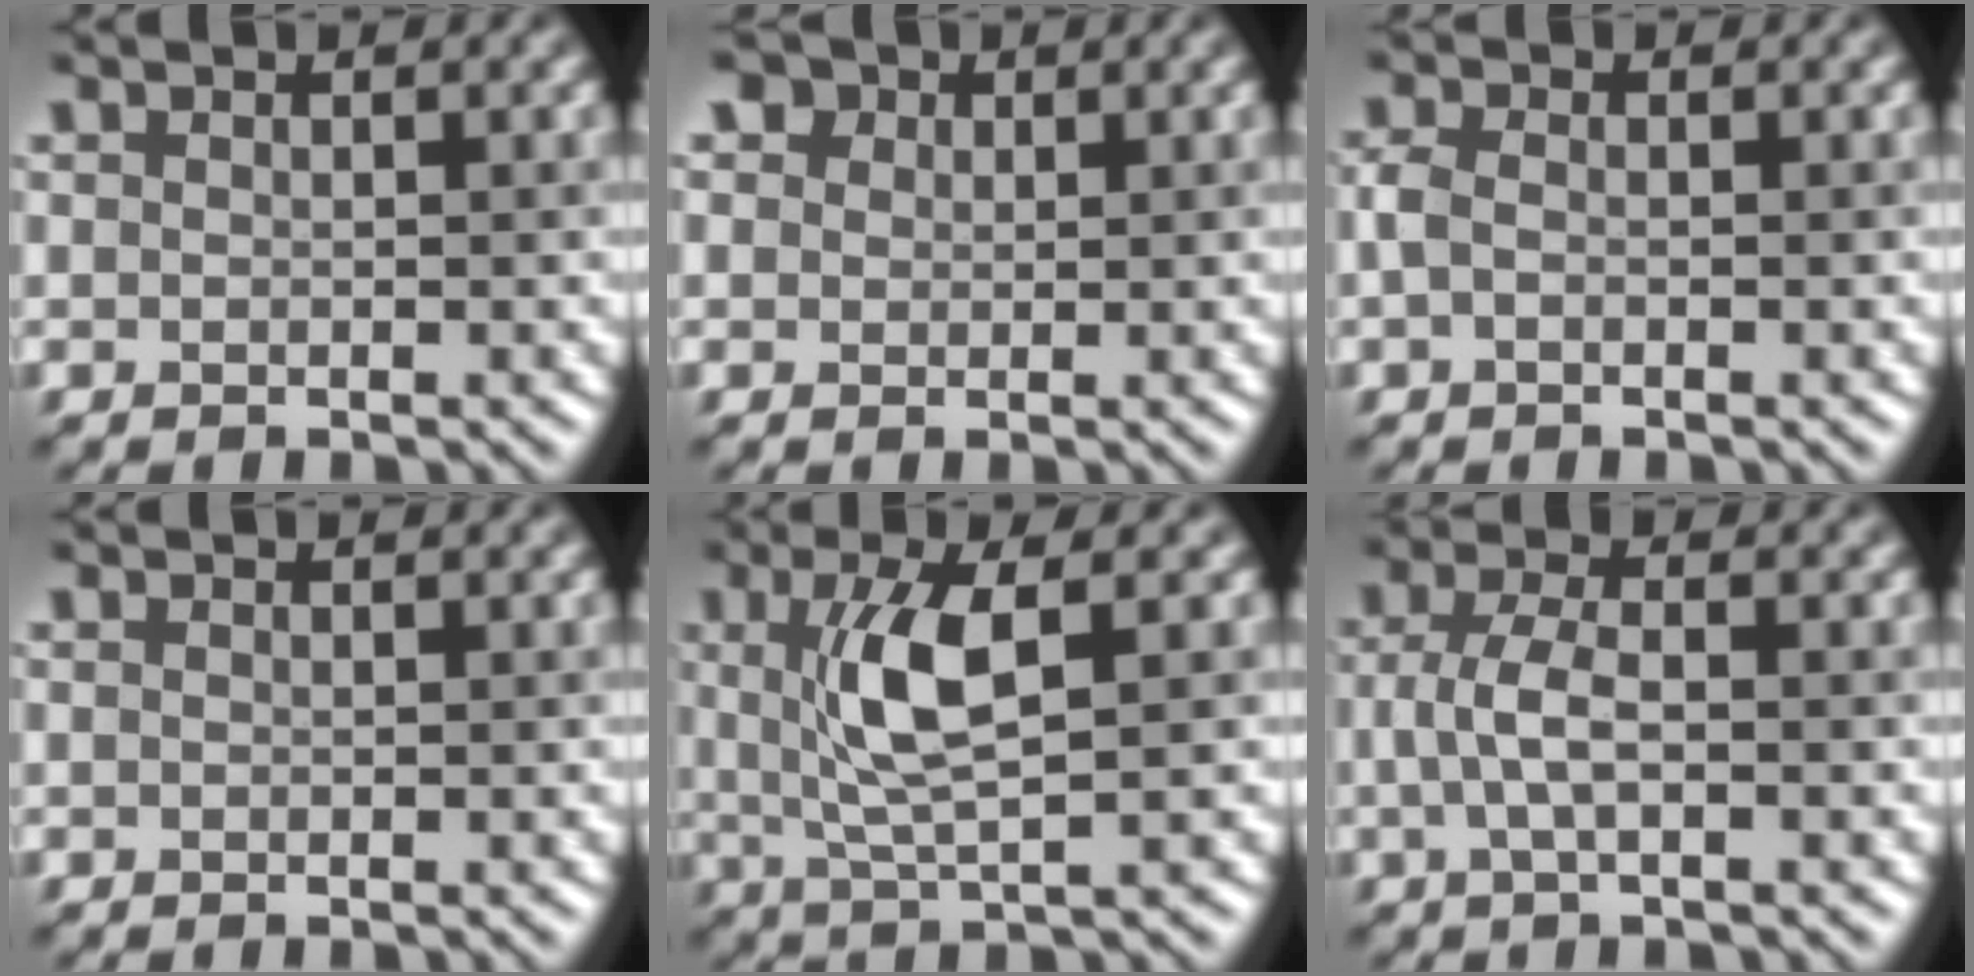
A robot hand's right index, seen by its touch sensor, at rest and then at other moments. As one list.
[{"total": 4.4, "force": [2.7, 2.9, 2.0], "torque": [-0.046, 0.018, 0.028]}, {"total": 1.6, "force": [-0.4, 1.0, 1.1], "torque": [-0.028, 0.003, -0.013]}, {"total": 0.0}, {"total": 5.3, "force": [1.0, 1.2, 5.0], "torque": [-0.104, 0.006, 0.024]}, {"total": 2.9, "force": [-0.4, 0.9, 2.8], "torque": [-0.057, 0.005, -0.007]}]